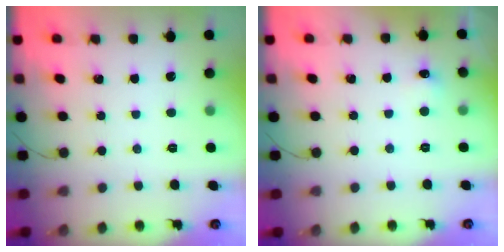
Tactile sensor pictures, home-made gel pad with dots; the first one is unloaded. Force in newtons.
{"total": 3.9, "press": 3.8, "slide": 1.1}